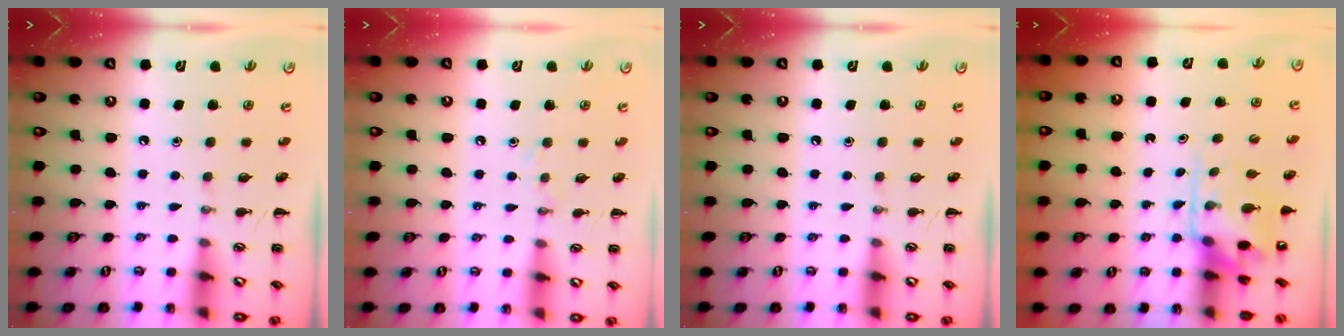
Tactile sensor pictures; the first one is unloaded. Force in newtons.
{"total": 3.2, "press": 3.1, "slide": 0.9}
{"total": 0.0}
{"total": 5.0, "press": 4.9, "slide": 1.0}